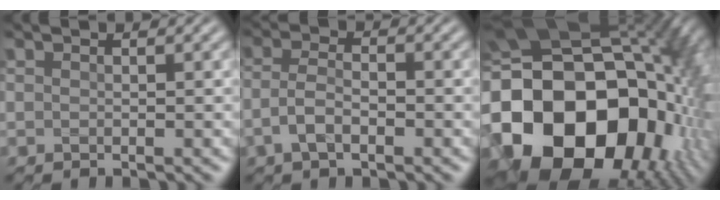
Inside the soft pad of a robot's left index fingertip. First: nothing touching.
{"total": 3.0, "force": [-1.2, 1.3, 2.5], "torque": [-0.057, 0.007, -0.028]}
{"total": 21.9, "force": [-4.1, 15.7, 14.8], "torque": [-0.319, -0.028, -0.056]}